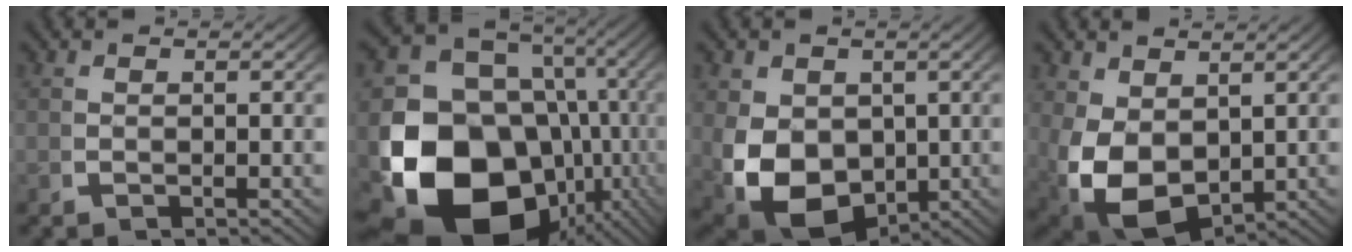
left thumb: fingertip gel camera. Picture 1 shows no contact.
{"total": 26.8, "force": [-5.3, 19.9, 17.1], "torque": [-0.338, -0.092, -0.058]}
{"total": 11.6, "force": [-2.6, 8.6, 7.3], "torque": [-0.185, -0.074, -0.003]}
{"total": 9.7, "force": [-2.0, 7.1, 6.4], "torque": [-0.174, -0.061, 0.003]}